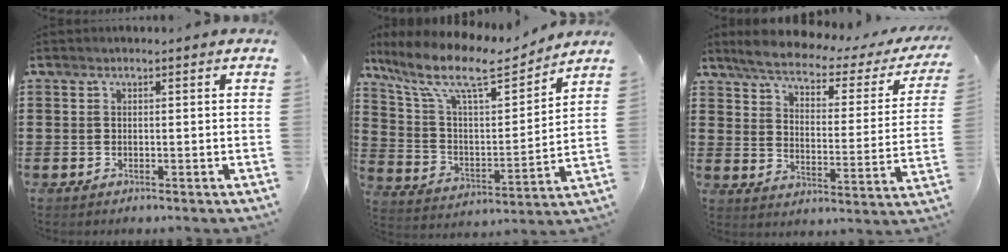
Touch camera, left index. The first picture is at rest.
{"total": 12.3, "force": [9.6, 2.8, 7.2], "torque": [-0.177, -0.050, 0.164]}
{"total": 4.3, "force": [3.7, 1.0, 2.0], "torque": [-0.062, -0.022, 0.055]}